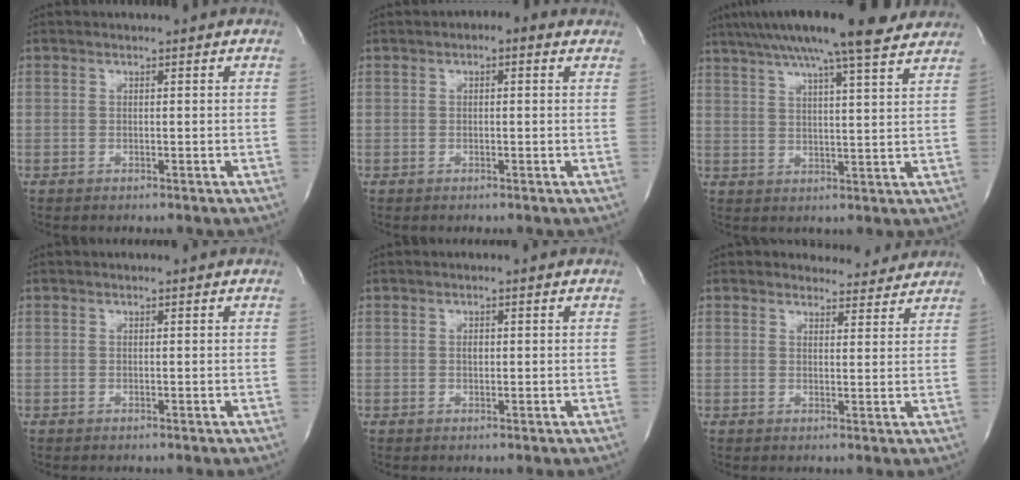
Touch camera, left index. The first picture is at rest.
{"total": 2.5, "force": [1.2, 1.2, 1.8], "torque": [-0.026, 0.015, 0.011]}
{"total": 19.8, "force": [15.9, 1.6, 11.6], "torque": [-0.196, 0.040, 0.221]}
{"total": 0.0}
{"total": 0.8, "force": [0.1, 0.5, 0.6], "torque": [-0.013, 0.000, 0.001]}
{"total": 4.5, "force": [4.3, 1.5, -0.3], "torque": [0.008, -0.003, 0.044]}